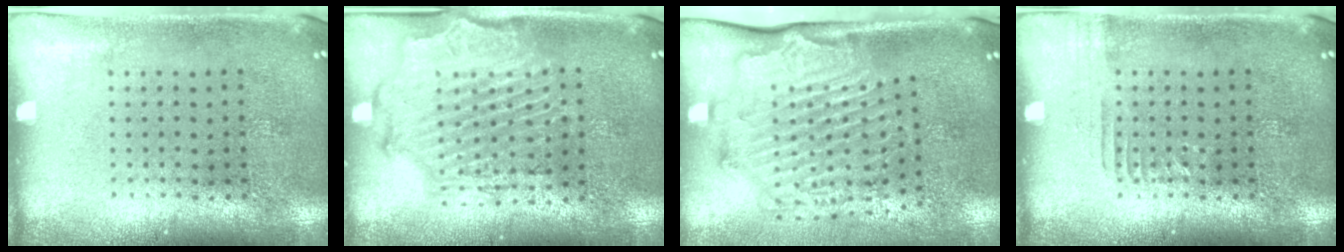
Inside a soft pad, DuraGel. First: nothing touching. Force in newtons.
{"total": 2.1, "press": 2.0, "slide": 0.6}
{"total": 2.1, "press": 2.1, "slide": 0.5}
{"total": 0.9, "press": 0.9, "slide": 0.2}